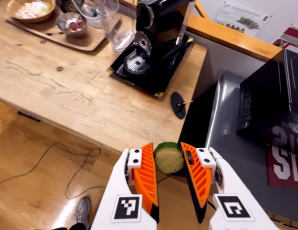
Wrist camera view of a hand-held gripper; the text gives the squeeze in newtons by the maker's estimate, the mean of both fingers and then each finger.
{"total": 9.8, "left": 10.0, "right": 9.6}